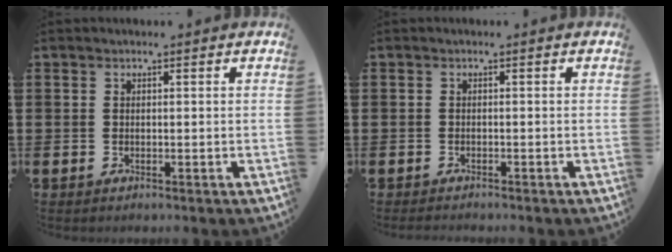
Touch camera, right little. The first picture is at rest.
{"total": 0.5, "force": [-0.5, 0.0, 0.1], "torque": [-0.002, -0.003, -0.010]}